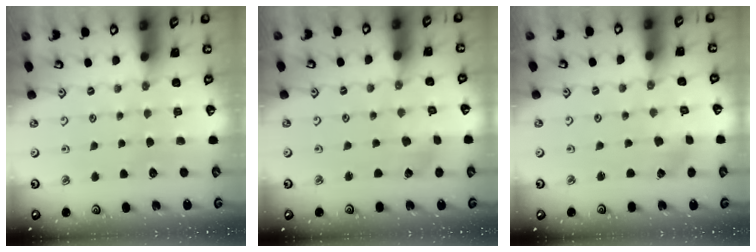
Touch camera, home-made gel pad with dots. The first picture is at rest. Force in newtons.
{"total": 1.3, "press": 1.3, "slide": 0.1}
{"total": 0.0}